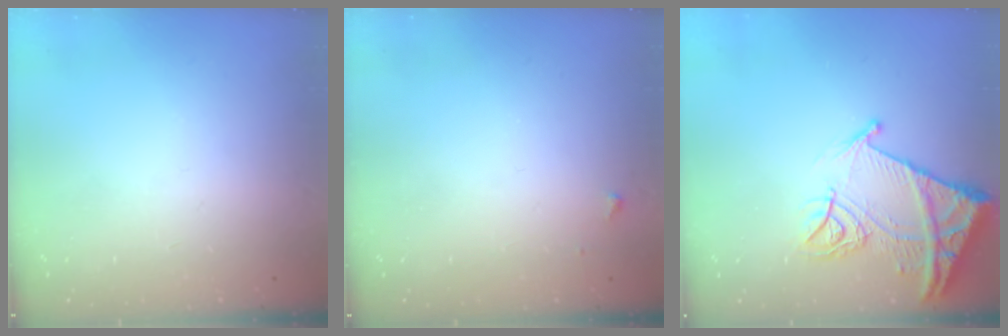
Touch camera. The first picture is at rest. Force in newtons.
{"total": 3.3, "press": 3.3, "slide": 0.4}
{"total": 14.9, "press": 14.8, "slide": 1.6}